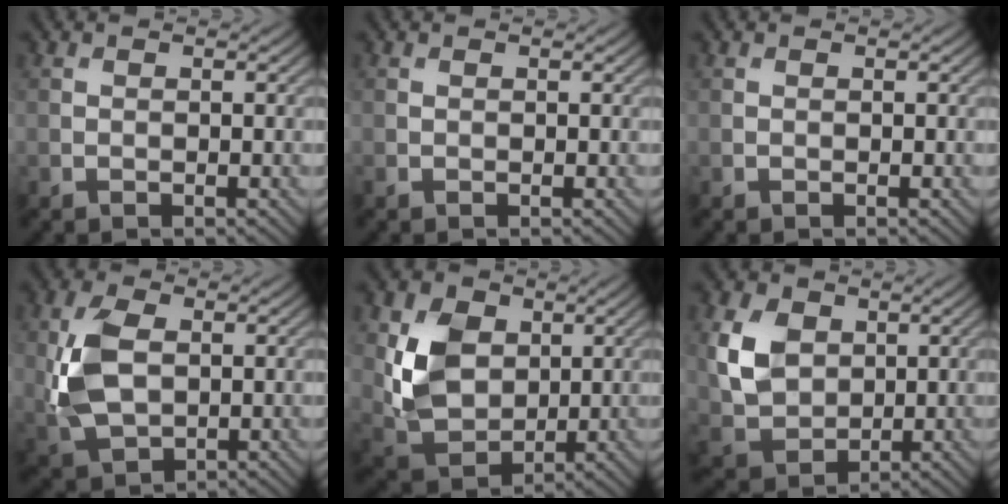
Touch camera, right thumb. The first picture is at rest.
{"total": 0.0}
{"total": 0.0}
{"total": 8.6, "force": [0.6, 5.4, 6.6], "torque": [-0.173, -0.003, 0.010]}
{"total": 9.4, "force": [2.4, 7.0, 5.8], "torque": [-0.148, -0.006, 0.042]}
{"total": 8.0, "force": [1.9, 6.1, 4.7], "torque": [-0.129, 0.000, 0.037]}